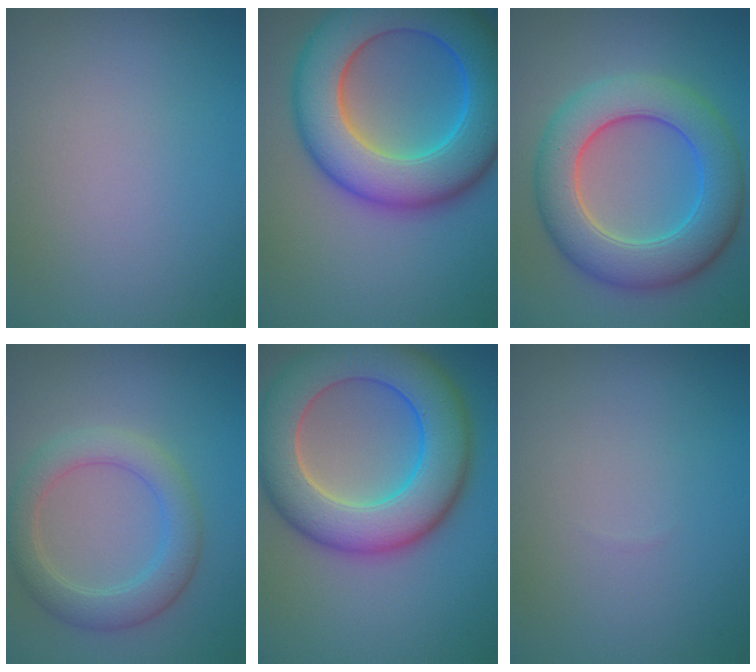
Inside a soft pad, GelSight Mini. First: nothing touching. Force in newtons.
{"total": 12.2, "press": 12.2, "slide": 0.2}
{"total": 8.5, "press": 8.4, "slide": 0.4}
{"total": 4.1, "press": 4.1, "slide": 0.1}
{"total": 10.9, "press": 10.9, "slide": 0.7}
{"total": 0.0}